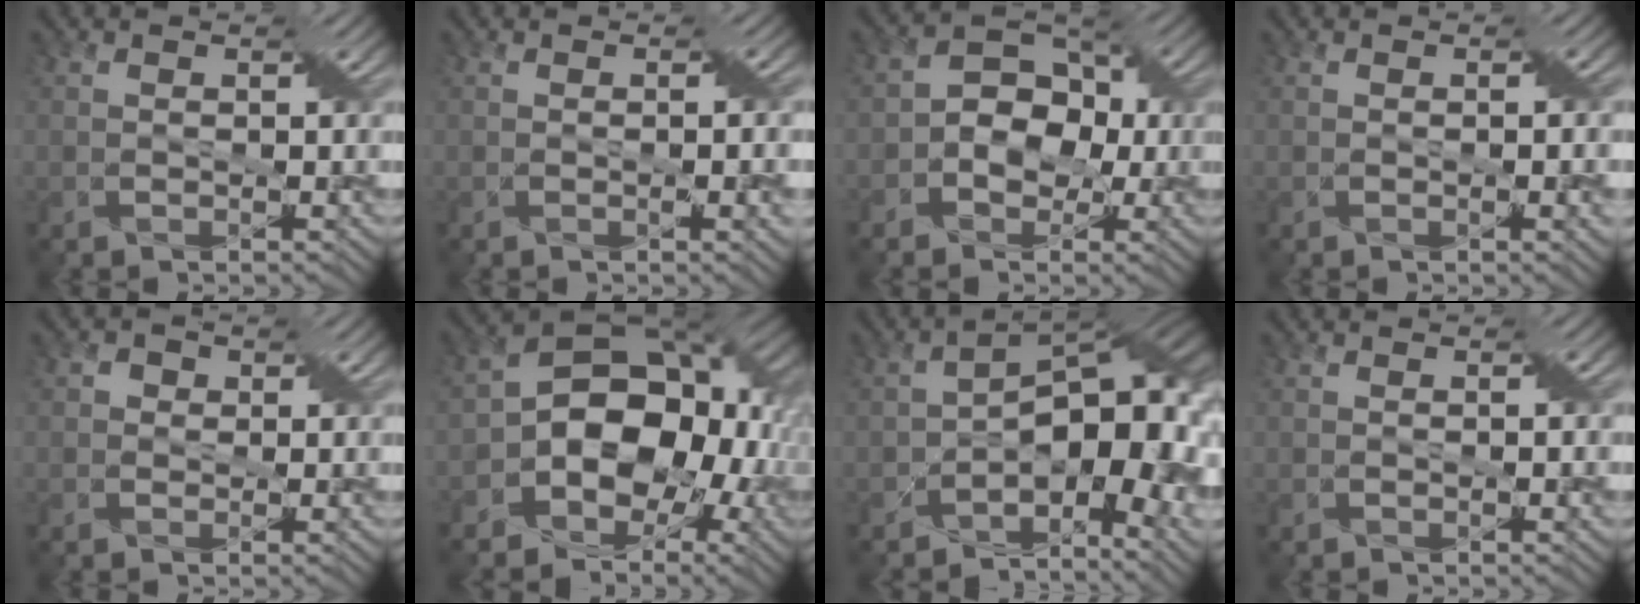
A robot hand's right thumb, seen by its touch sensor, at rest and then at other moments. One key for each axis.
{"total": 2.7, "fx": -0.2, "fy": 0.5, "fz": 2.7, "tx": -0.042, "ty": 0.001, "tz": 0.001}
{"total": 6.8, "fx": -1.0, "fy": 5.1, "fz": 4.4, "tx": -0.053, "ty": 0.012, "tz": -0.031}
{"total": 2.3, "fx": -0.1, "fy": 0.4, "fz": 2.2, "tx": -0.034, "ty": 0.003, "tz": 0.002}
{"total": 1.5, "fx": 0.3, "fy": 1.4, "fz": 0.4, "tx": -0.006, "ty": 0.002, "tz": -0.002}
{"total": 13.1, "fx": -2.8, "fy": 9.3, "fz": 8.8, "tx": -0.128, "ty": -0.007, "tz": -0.060}
{"total": 12.8, "fx": -3.3, "fy": 6.7, "fz": 10.4, "tx": -0.131, "ty": -0.004, "tz": -0.057}
{"total": 0.8, "fx": 0.0, "fy": 0.0, "fz": 0.8, "tx": -0.012, "ty": 0.002, "tz": 0.000}